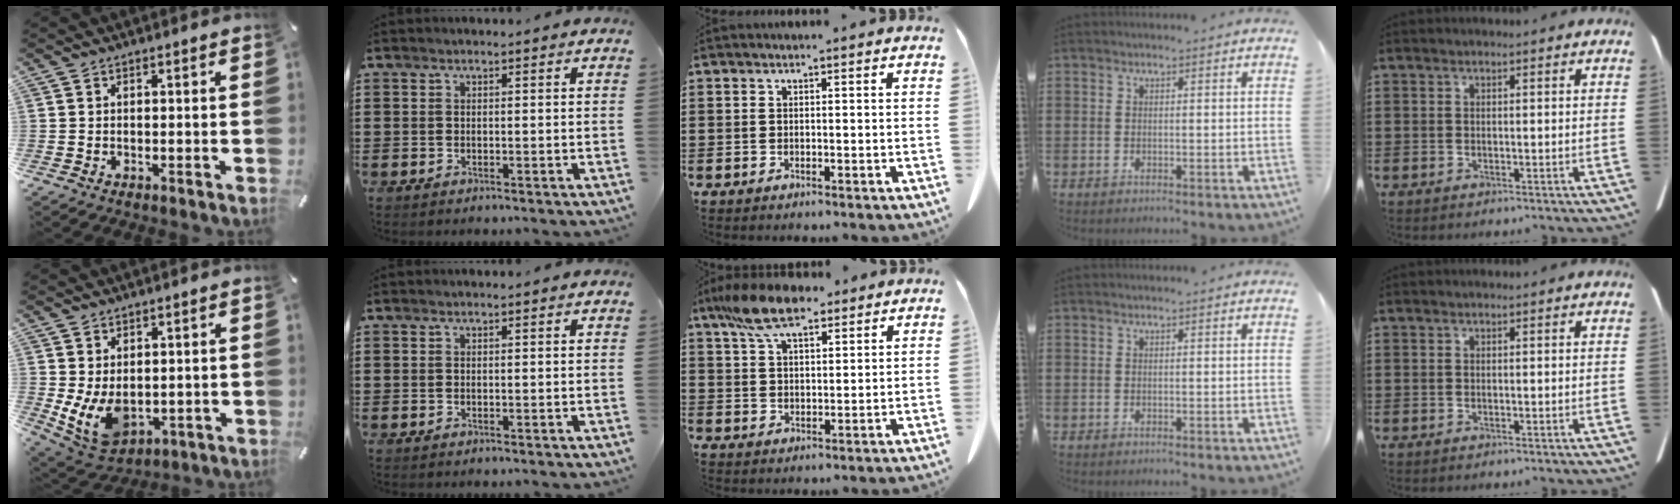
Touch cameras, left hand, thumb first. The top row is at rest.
{"thumb": {"total": 8.5, "force": [0.3, 6.4, 5.6], "torque": [-0.112, -0.011, 0.011]}, "middle": {"total": 9.5, "force": [6.6, 3.6, 5.7], "torque": [-0.130, -0.001, 0.126]}}